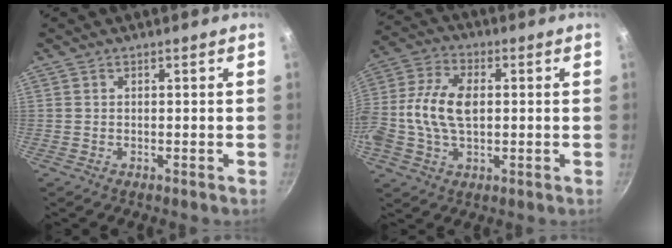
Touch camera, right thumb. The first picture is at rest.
{"total": 12.0, "force": [0.2, 7.4, 9.5], "torque": [-0.187, 0.020, -0.011]}